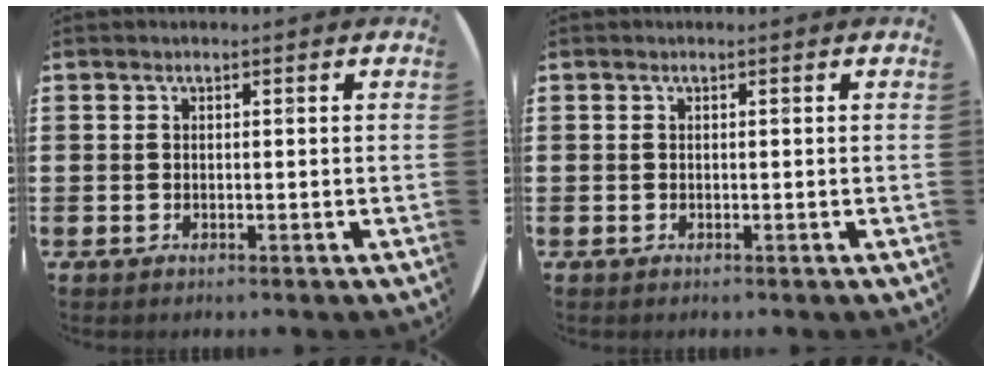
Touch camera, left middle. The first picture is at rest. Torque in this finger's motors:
{"motor_torque": [0.02, 0.02, 0.00, 0.00]}